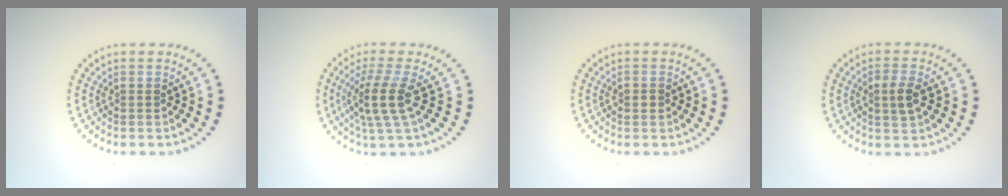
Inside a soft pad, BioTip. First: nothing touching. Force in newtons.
{"total": 3.7, "press": 2.8, "slide": 2.4}
{"total": 1.3, "press": 1.3, "slide": 0.1}
{"total": 2.3, "press": 2.2, "slide": 0.5}